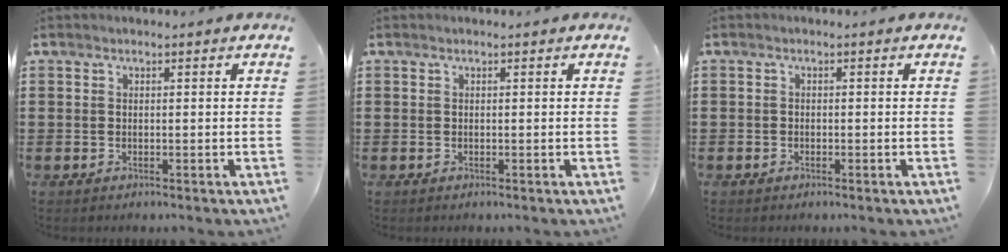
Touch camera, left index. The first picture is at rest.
{"total": 0.0}
{"total": 0.9, "force": [-0.8, 0.5, 0.1], "torque": [-0.003, 0.002, -0.018]}